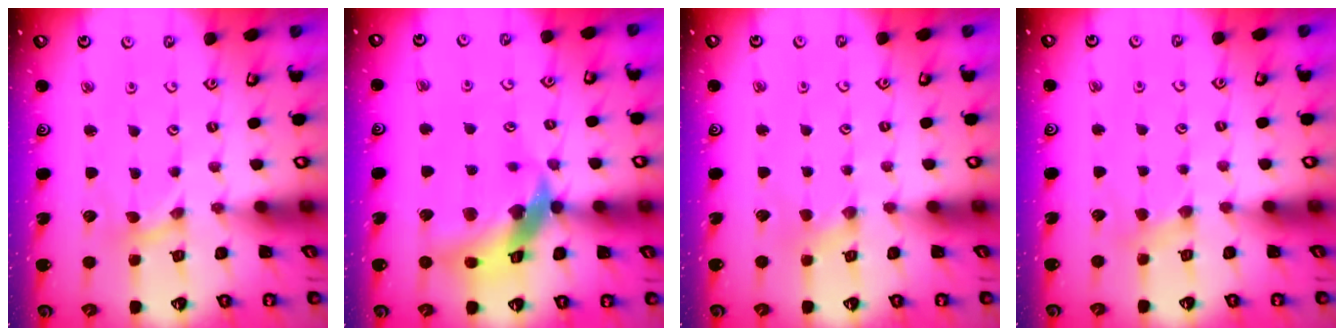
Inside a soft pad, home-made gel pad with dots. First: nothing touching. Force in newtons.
{"total": 15.8, "press": 15.6, "slide": 2.0}
{"total": 1.1, "press": 1.1, "slide": 0.3}
{"total": 2.3, "press": 2.2, "slide": 0.4}